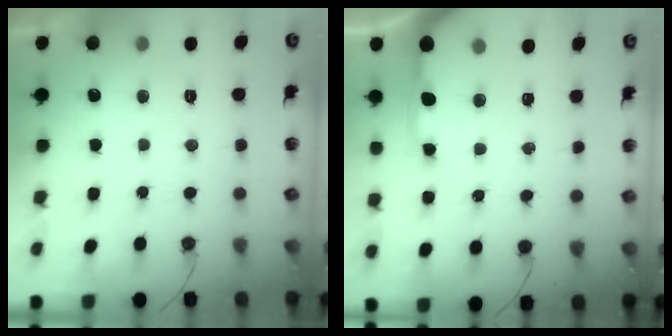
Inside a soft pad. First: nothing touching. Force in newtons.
{"total": 11.0, "press": 10.9, "slide": 1.5}